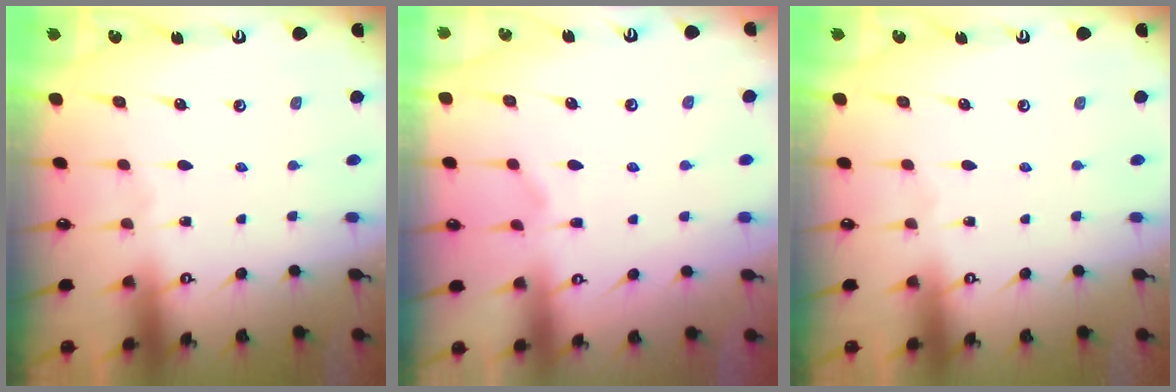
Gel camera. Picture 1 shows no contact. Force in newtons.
{"total": 1.2, "press": 0.8, "slide": 0.9}
{"total": 0.0}